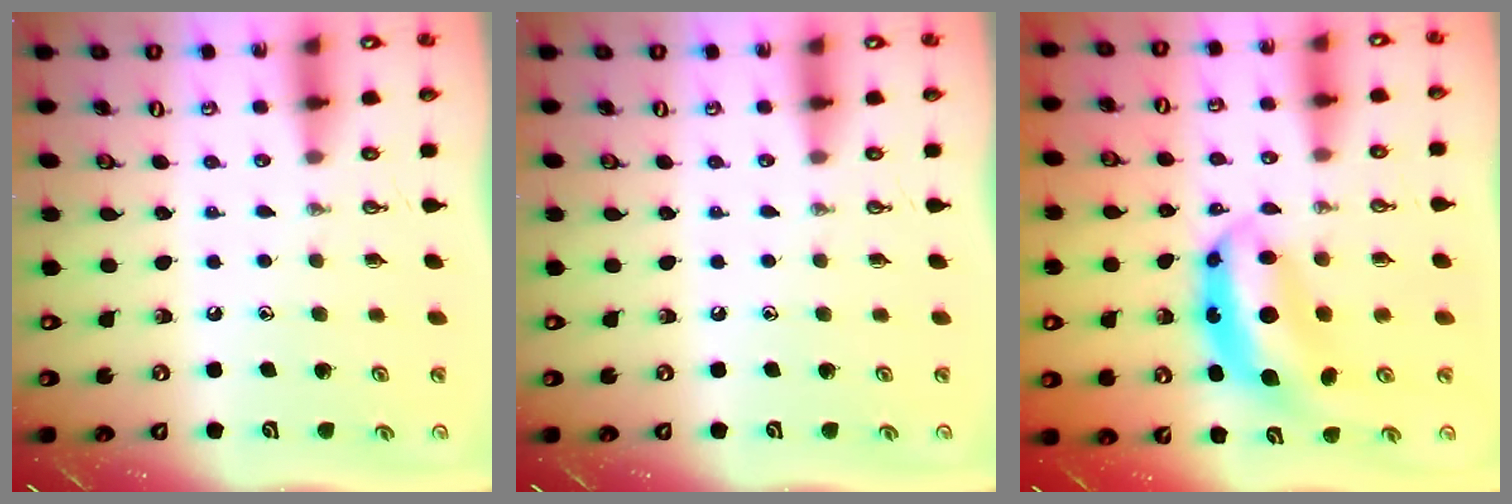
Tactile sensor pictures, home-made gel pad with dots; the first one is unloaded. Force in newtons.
{"total": 0.0}
{"total": 7.6, "press": 7.6, "slide": 0.8}